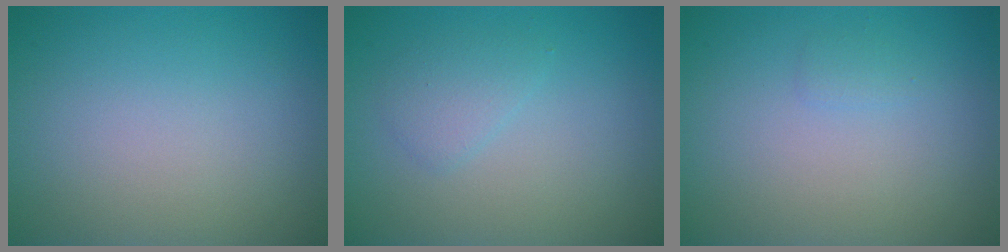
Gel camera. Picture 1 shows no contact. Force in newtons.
{"total": 1.5, "press": 1.5, "slide": 0.2}
{"total": 0.6, "press": 0.6, "slide": 0.0}